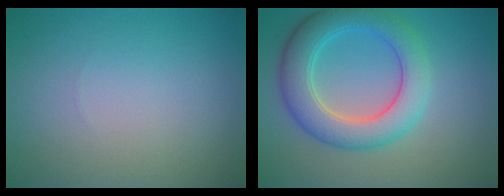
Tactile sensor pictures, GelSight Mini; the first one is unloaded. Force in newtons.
{"total": 6.1, "press": 6.1, "slide": 0.2}